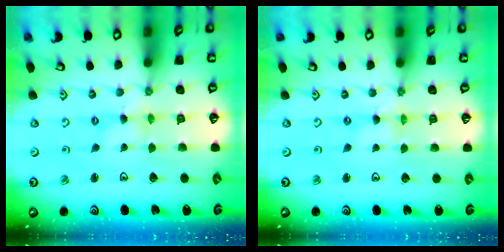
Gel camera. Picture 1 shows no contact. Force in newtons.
{"total": 0.0}